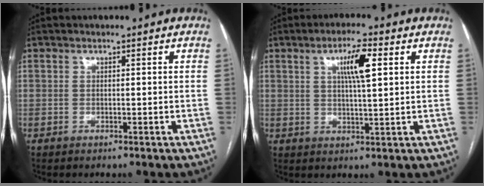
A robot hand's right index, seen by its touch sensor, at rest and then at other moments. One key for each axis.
{"total": 6.4, "fx": 2.2, "fy": 0.8, "fz": 5.9, "tx": -0.106, "ty": 0.006, "tz": 0.038}